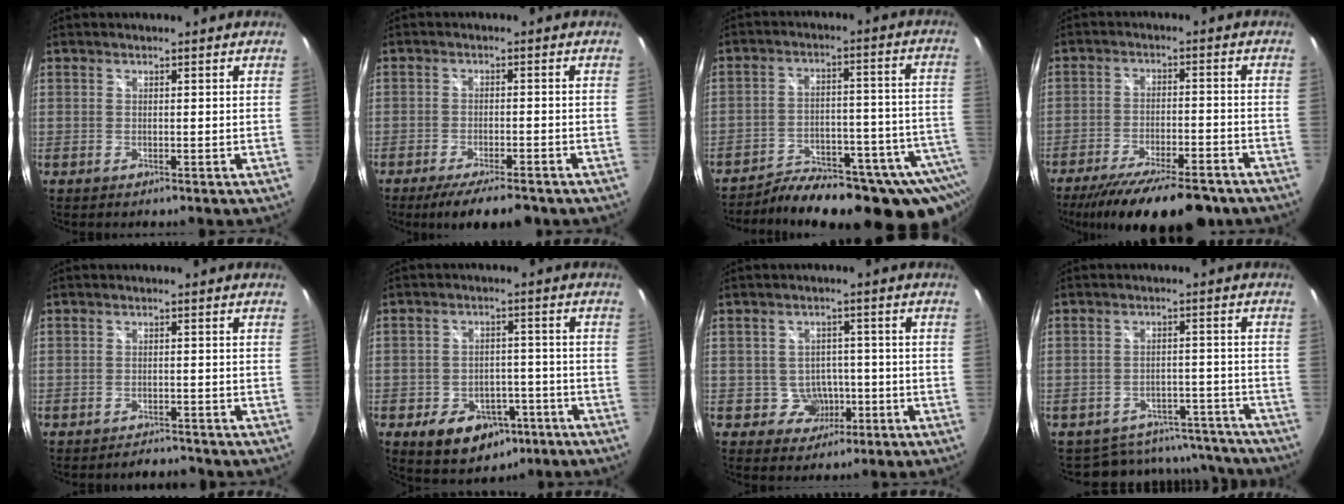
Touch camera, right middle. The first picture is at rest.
{"total": 8.2, "force": [-6.6, 1.6, 4.6], "torque": [-0.096, -0.021, -0.104]}
{"total": 25.1, "force": [-19.6, 8.1, 13.4], "torque": [-0.173, -0.027, -0.250]}
{"total": 19.0, "force": [-15.1, 4.7, 10.5], "torque": [-0.193, -0.041, -0.222]}
{"total": 2.6, "force": [-2.5, 0.7, 0.3], "torque": [-0.009, 0.001, -0.037]}
{"total": 11.6, "force": [-6.1, 8.2, 5.5], "torque": [-0.114, 0.017, -0.067]}
{"total": 5.1, "force": [-1.5, 4.8, 0.9], "torque": [-0.029, 0.014, -0.007]}
{"total": 14.1, "force": [-12.5, 6.0, 2.4], "torque": [-0.055, 0.035, -0.148]}